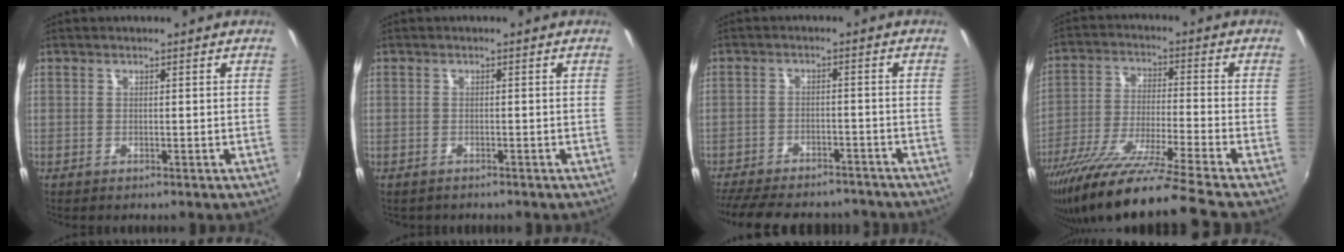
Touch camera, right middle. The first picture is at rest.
{"total": 1.0, "force": [-0.9, 0.5, 0.1], "torque": [-0.008, -0.002, -0.014]}
{"total": 18.7, "force": [-15.7, 6.6, 7.7], "torque": [-0.173, -0.012, -0.219]}
{"total": 20.1, "force": [-17.0, -1.9, 10.6], "torque": [-0.194, -0.057, -0.297]}